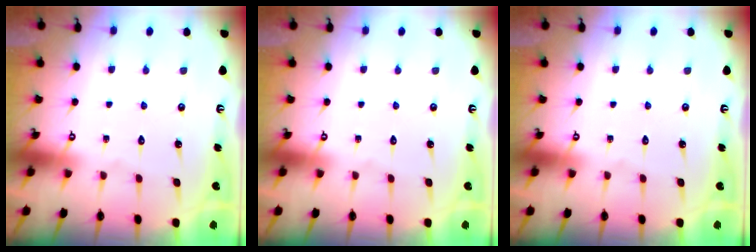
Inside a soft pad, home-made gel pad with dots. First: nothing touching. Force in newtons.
{"total": 0.0}
{"total": 0.0}